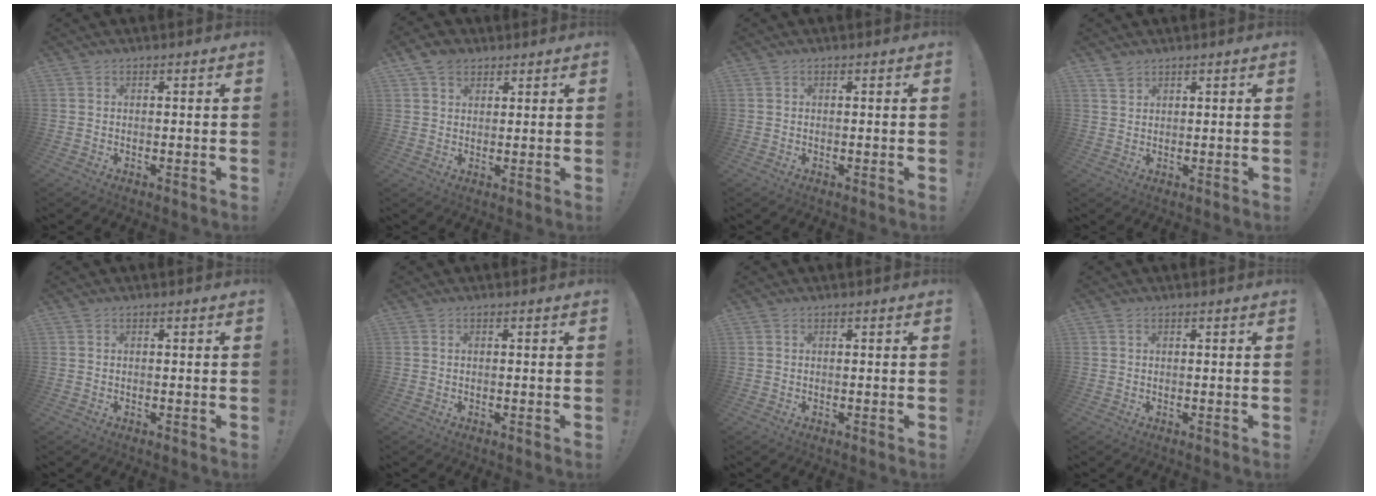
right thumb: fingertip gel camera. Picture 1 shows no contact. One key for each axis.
{"total": 5.4, "fx": 3.2, "fy": 3.8, "fz": 2.1, "tx": -0.033, "ty": -0.008, "tz": 0.062}
{"total": 0.0}
{"total": 2.5, "fx": 2.1, "fy": 1.2, "fz": 0.7, "tx": -0.004, "ty": -0.014, "tz": 0.038}
{"total": 0.0}
{"total": 0.0}
{"total": 0.0}
{"total": 0.5, "fx": 0.2, "fy": 0.3, "fz": 0.4, "tx": -0.009, "ty": 0.002, "tz": 0.004}